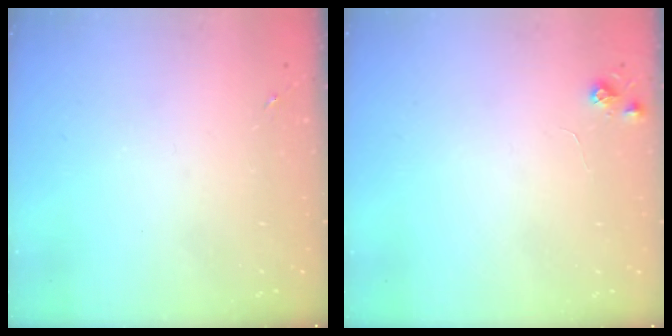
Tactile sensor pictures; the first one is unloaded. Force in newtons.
{"total": 5.3, "press": 5.2, "slide": 0.7}